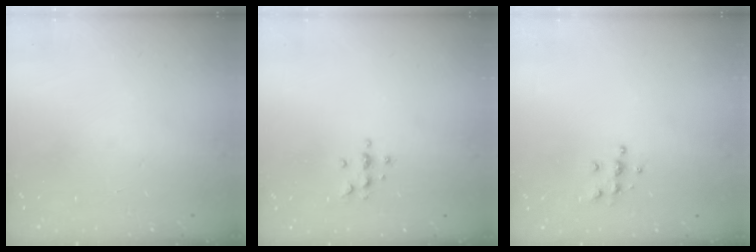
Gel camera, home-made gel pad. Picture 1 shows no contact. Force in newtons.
{"total": 4.7, "press": 4.7, "slide": 0.6}
{"total": 5.5, "press": 5.5, "slide": 0.5}